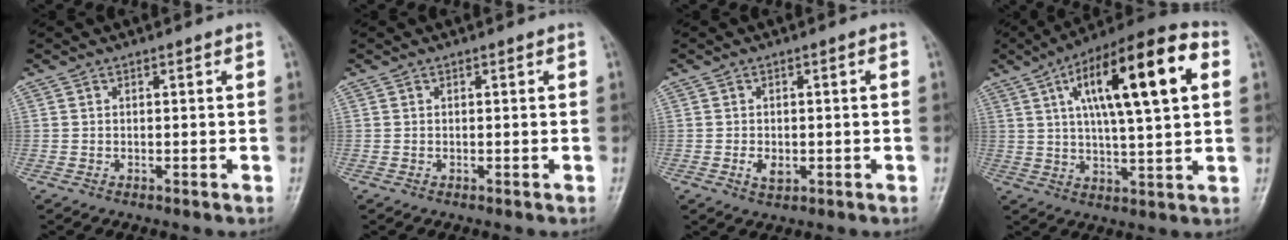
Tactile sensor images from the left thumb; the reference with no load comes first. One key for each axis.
{"total": 0.0}
{"total": 3.1, "fx": -0.9, "fy": 1.8, "fz": 2.4, "tx": -0.040, "ty": 0.006, "tz": -0.011}
{"total": 21.0, "fx": 6.3, "fy": 6.3, "fz": 19.0, "tx": -0.293, "ty": 0.015, "tz": 0.092}